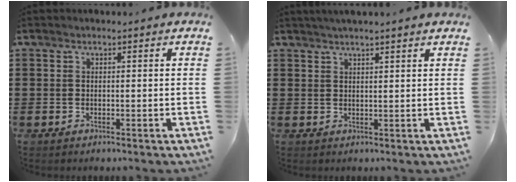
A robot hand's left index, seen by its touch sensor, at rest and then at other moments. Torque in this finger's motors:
{"motor_torque": [1.71, -0.42, 0.53, 0.12]}